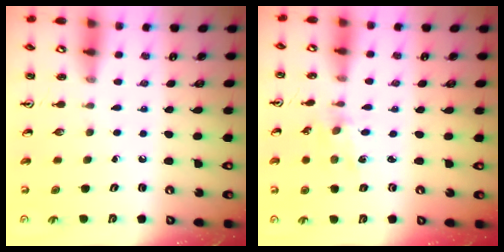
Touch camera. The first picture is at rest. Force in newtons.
{"total": 1.0, "press": 1.0, "slide": 0.2}